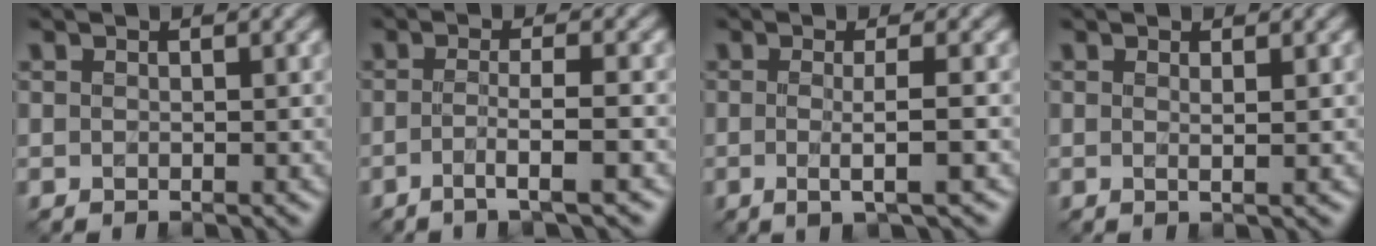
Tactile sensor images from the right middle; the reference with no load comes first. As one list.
[{"total": 3.0, "force": [-1.3, 0.5, 2.7], "torque": [-0.037, 0.001, -0.035]}, {"total": 2.8, "force": [-0.4, 0.6, 2.8], "torque": [-0.042, -0.009, -0.008]}, {"total": 0.8, "force": [0.3, 0.2, 0.8], "torque": [-0.009, -0.001, 0.002]}]